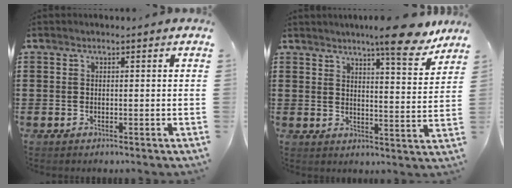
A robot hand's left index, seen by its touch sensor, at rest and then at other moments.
{"total": 9.4, "force": [7.8, 0.5, 5.3], "torque": [-0.076, -0.041, 0.129]}